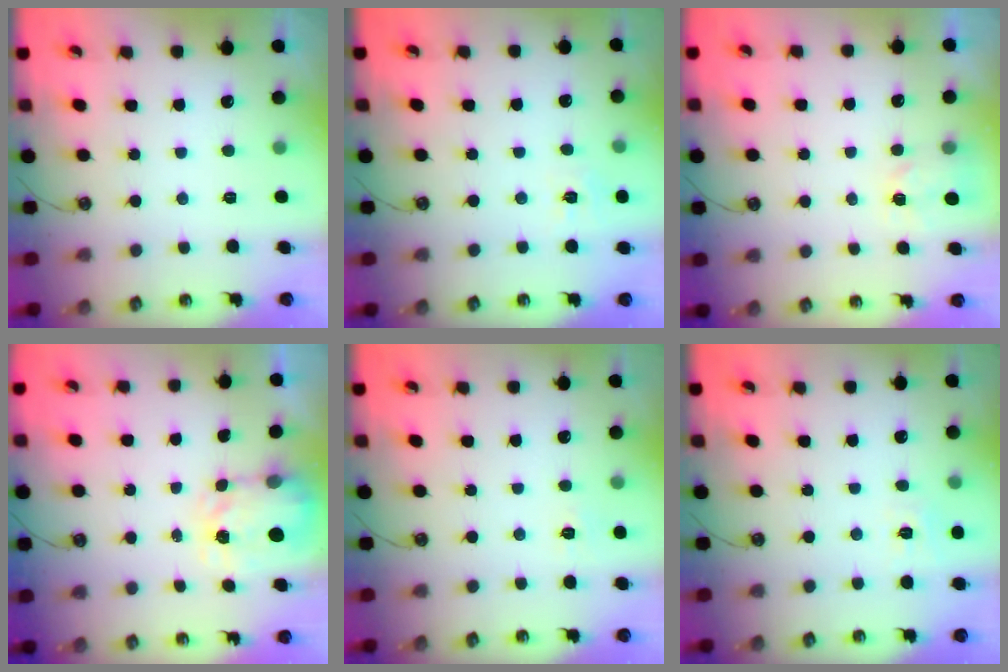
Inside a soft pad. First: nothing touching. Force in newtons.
{"total": 5.9, "press": 5.9, "slide": 0.7}
{"total": 3.1, "press": 3.1, "slide": 0.4}
{"total": 3.7, "press": 3.6, "slide": 0.5}
{"total": 4.8, "press": 4.8, "slide": 0.6}
{"total": 6.0, "press": 5.9, "slide": 0.5}